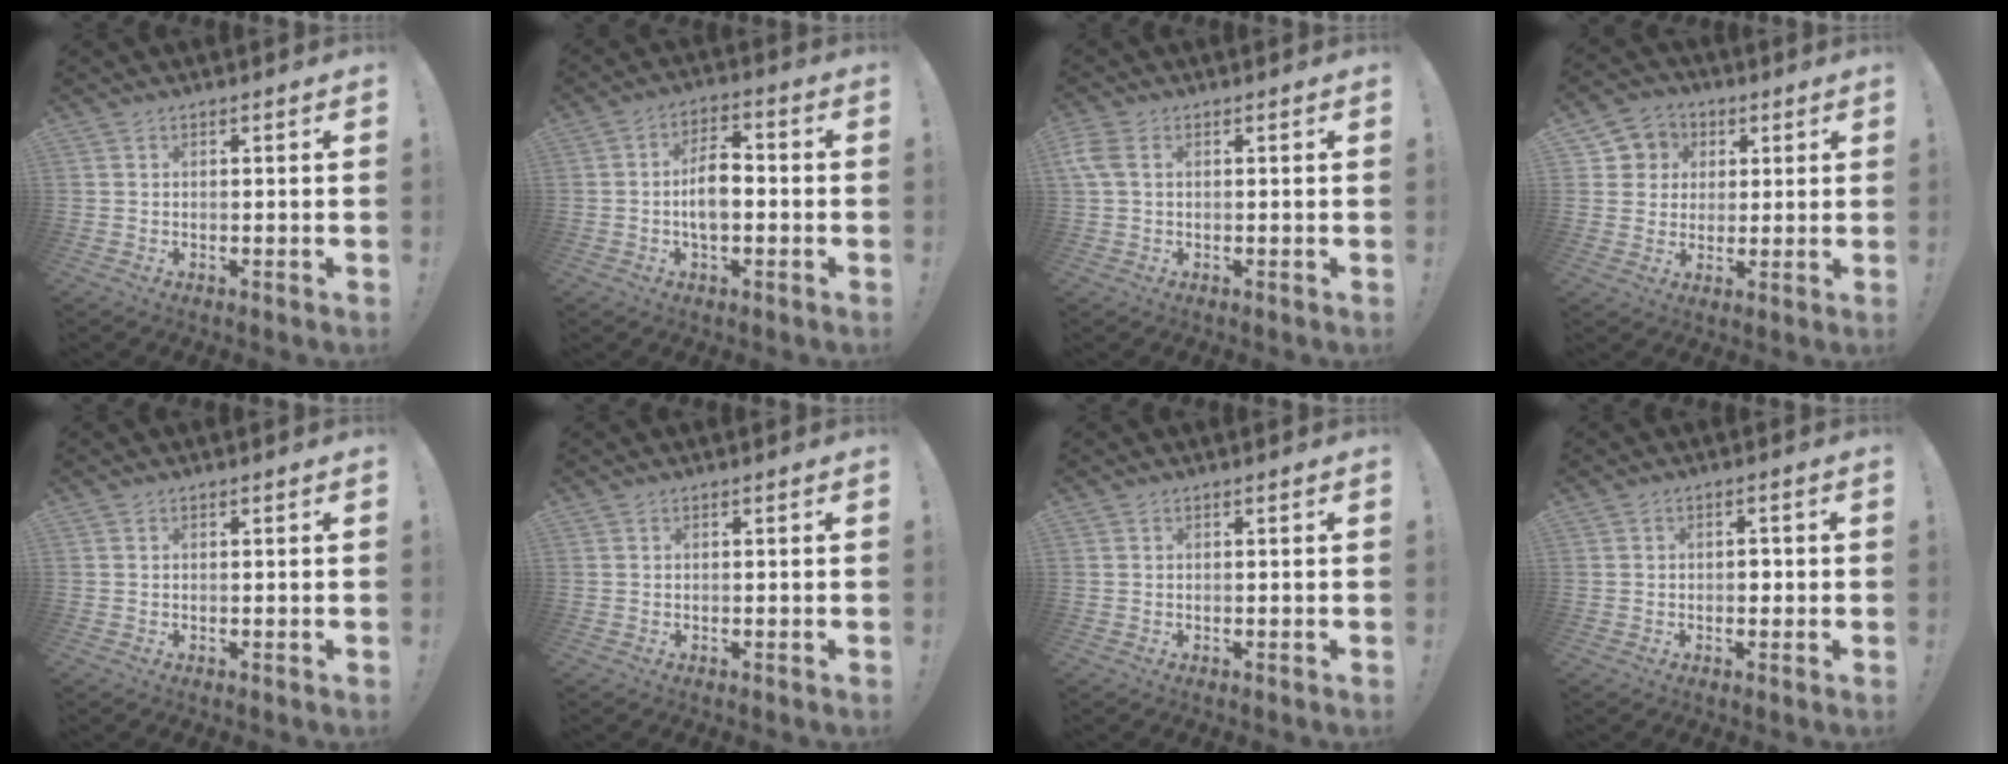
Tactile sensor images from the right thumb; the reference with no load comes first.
{"total": 8.5, "force": [-1.2, 4.5, 7.1], "torque": [-0.119, 0.009, -0.023]}
{"total": 4.2, "force": [1.1, 2.6, 3.1], "torque": [-0.082, 0.006, 0.021]}
{"total": 7.4, "force": [1.3, 7.1, 1.3], "torque": [-0.018, -0.005, 0.030]}
{"total": 0.0}
{"total": 0.0}
{"total": 0.0}
{"total": 1.8, "force": [-0.5, 1.4, 1.1], "torque": [-0.012, 0.002, -0.014]}